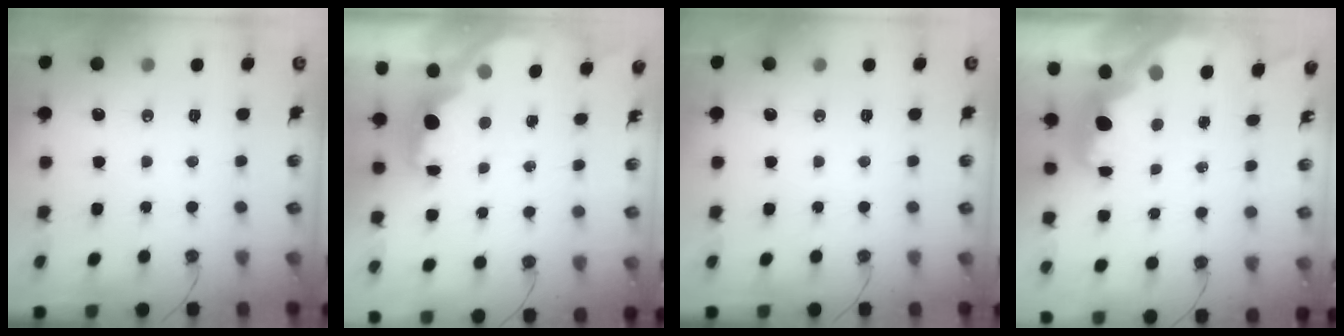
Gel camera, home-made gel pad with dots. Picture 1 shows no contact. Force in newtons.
{"total": 2.5, "press": 2.3, "slide": 0.8}
{"total": 0.0}
{"total": 4.8, "press": 4.8, "slide": 0.5}